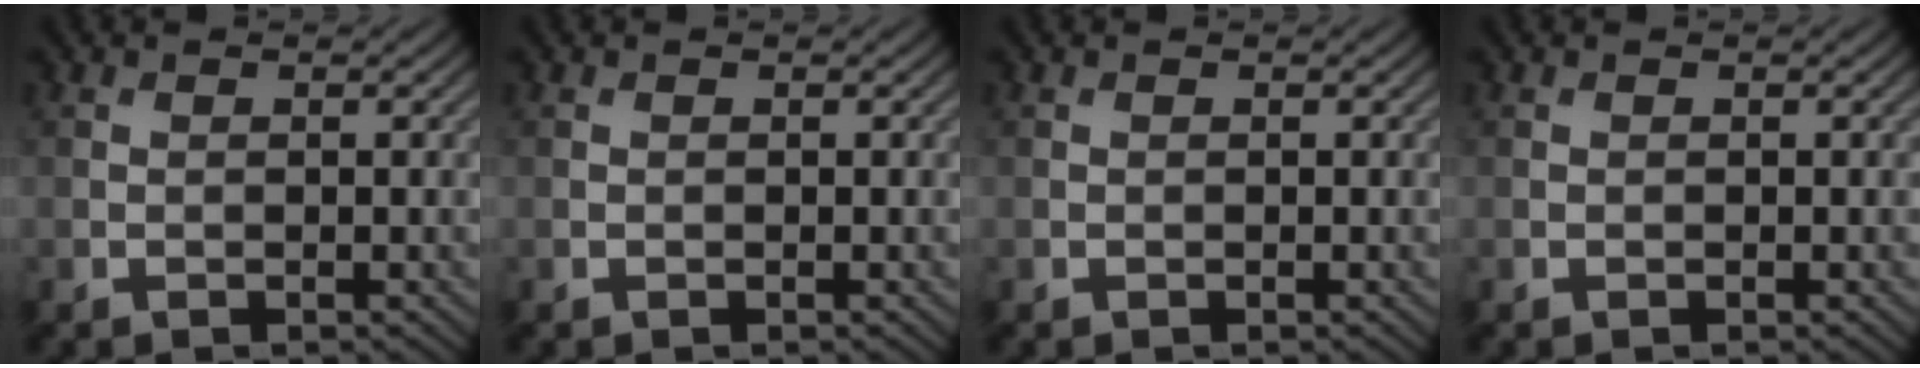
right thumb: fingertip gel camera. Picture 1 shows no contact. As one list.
[{"total": 0.0}, {"total": 0.0}, {"total": 0.0}]